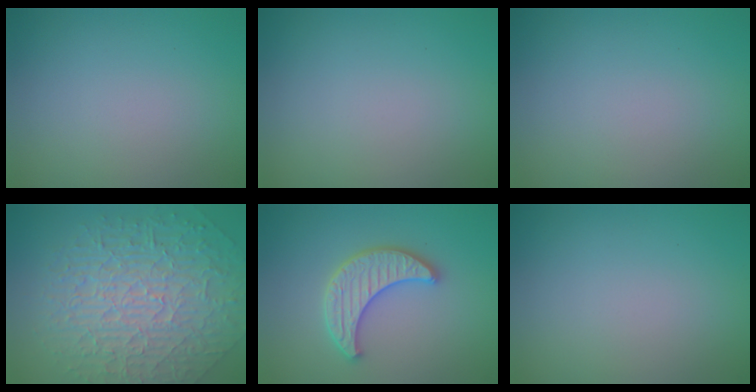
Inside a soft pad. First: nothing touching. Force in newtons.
{"total": 0.0}
{"total": 0.0}
{"total": 9.9, "press": 6.6, "slide": 7.3}
{"total": 3.8, "press": 3.6, "slide": 1.0}
{"total": 0.0}